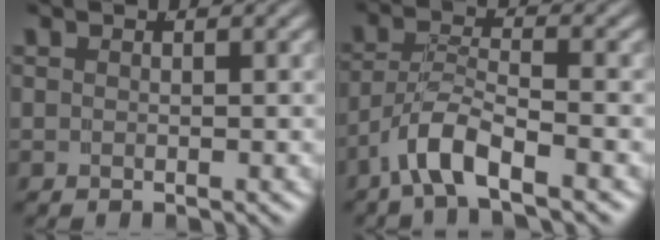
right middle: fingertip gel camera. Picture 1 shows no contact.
{"total": 3.9, "force": [-2.6, 1.1, 2.7], "torque": [-0.061, -0.015, -0.038]}